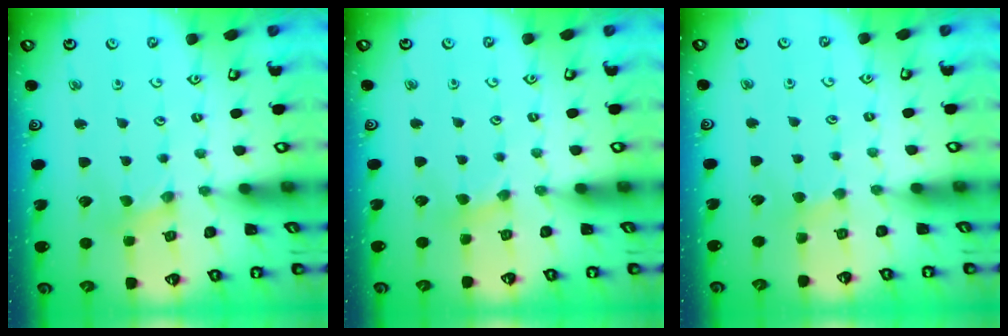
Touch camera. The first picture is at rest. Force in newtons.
{"total": 2.5, "press": 2.5, "slide": 0.5}
{"total": 2.1, "press": 2.1, "slide": 0.4}